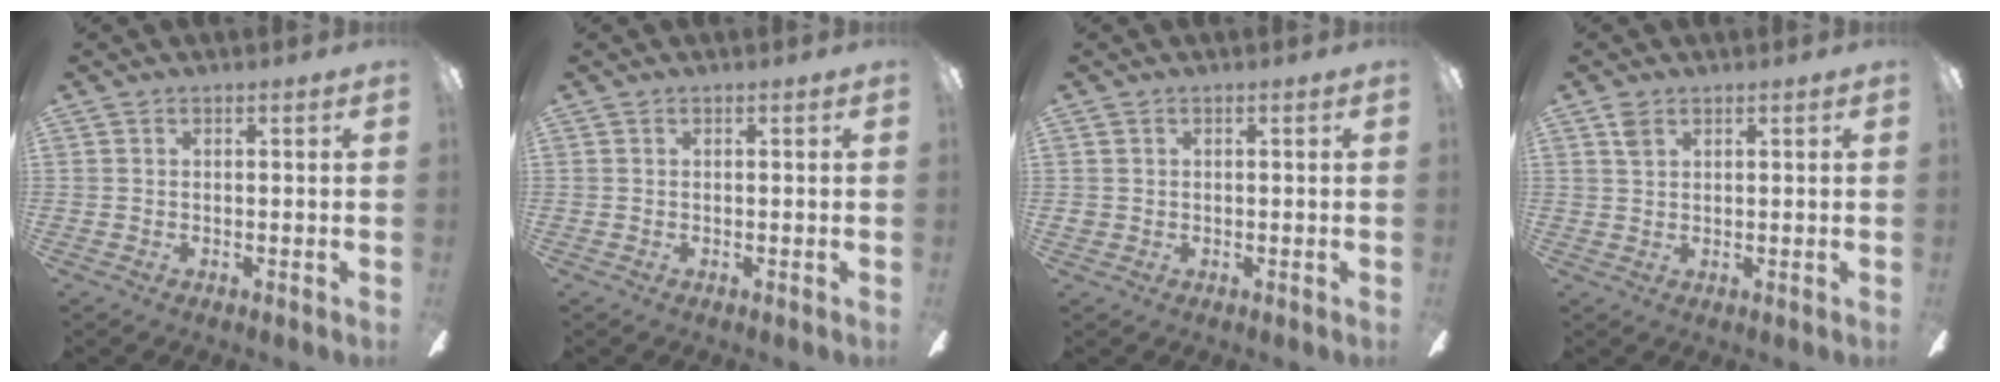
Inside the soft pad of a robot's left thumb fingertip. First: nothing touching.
{"total": 0.0}
{"total": 1.0, "force": [-0.1, 1.0, 0.1], "torque": [-0.002, 0.002, -0.002]}
{"total": 2.1, "force": [1.4, 1.2, 1.1], "torque": [-0.026, 0.001, 0.026]}